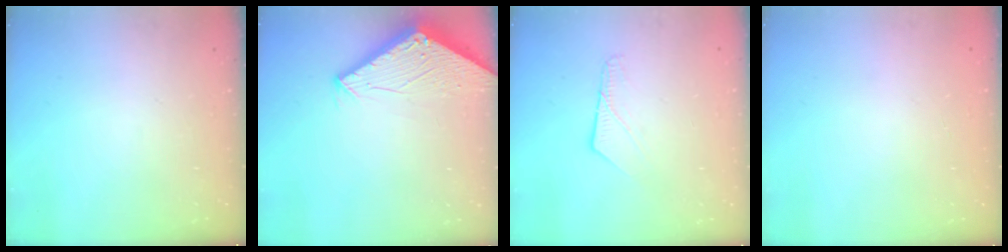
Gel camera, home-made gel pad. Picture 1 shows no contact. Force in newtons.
{"total": 2.9, "press": 2.9, "slide": 0.1}
{"total": 6.3, "press": 6.3, "slide": 0.5}
{"total": 0.0}